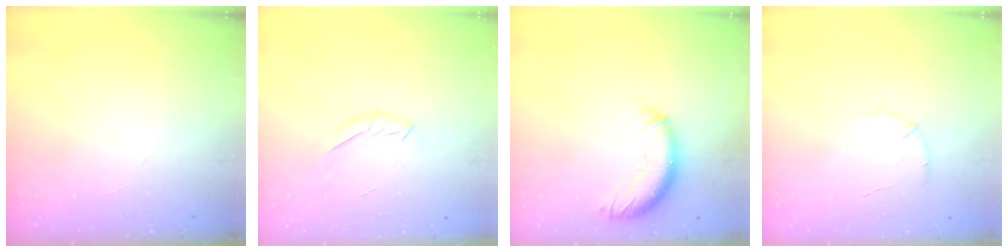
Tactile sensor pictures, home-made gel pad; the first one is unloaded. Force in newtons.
{"total": 6.4, "press": 6.2, "slide": 1.5}
{"total": 10.3, "press": 10.2, "slide": 1.4}
{"total": 5.5, "press": 5.3, "slide": 1.5}